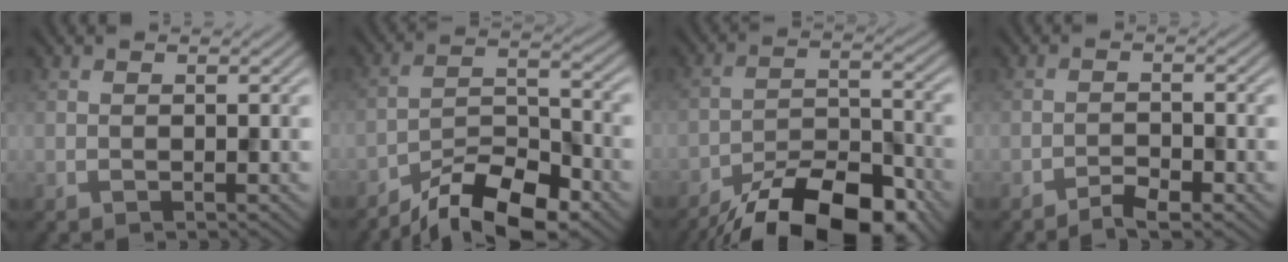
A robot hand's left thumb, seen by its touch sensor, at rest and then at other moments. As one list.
[{"total": 11.3, "force": [-8.8, 3.3, 6.2], "torque": [-0.107, 0.002, -0.166]}, {"total": 14.9, "force": [-11.7, 5.0, 7.8], "torque": [-0.131, -0.028, -0.181]}, {"total": 2.7, "force": [-2.2, 0.5, 1.6], "torque": [-0.029, 0.004, -0.042]}]